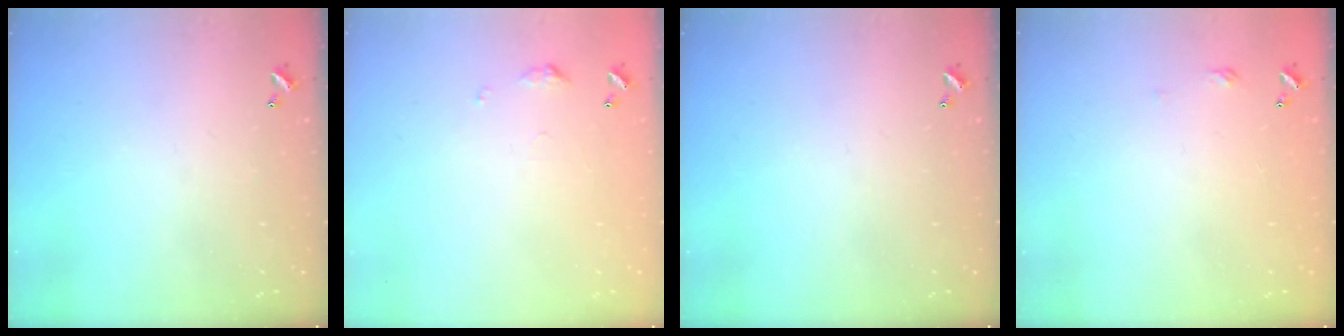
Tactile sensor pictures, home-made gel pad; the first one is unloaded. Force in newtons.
{"total": 5.0, "press": 4.9, "slide": 0.8}
{"total": 0.0}
{"total": 2.7, "press": 2.6, "slide": 0.4}